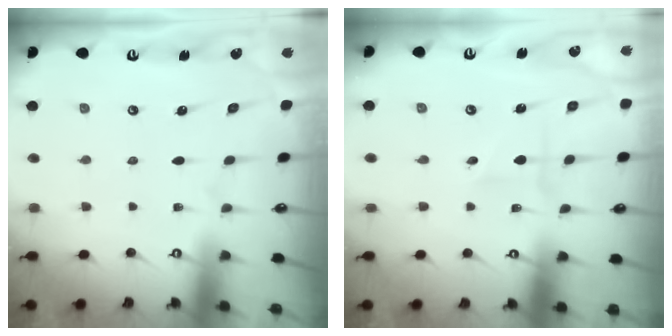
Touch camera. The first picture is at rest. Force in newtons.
{"total": 1.8, "press": 1.7, "slide": 0.4}